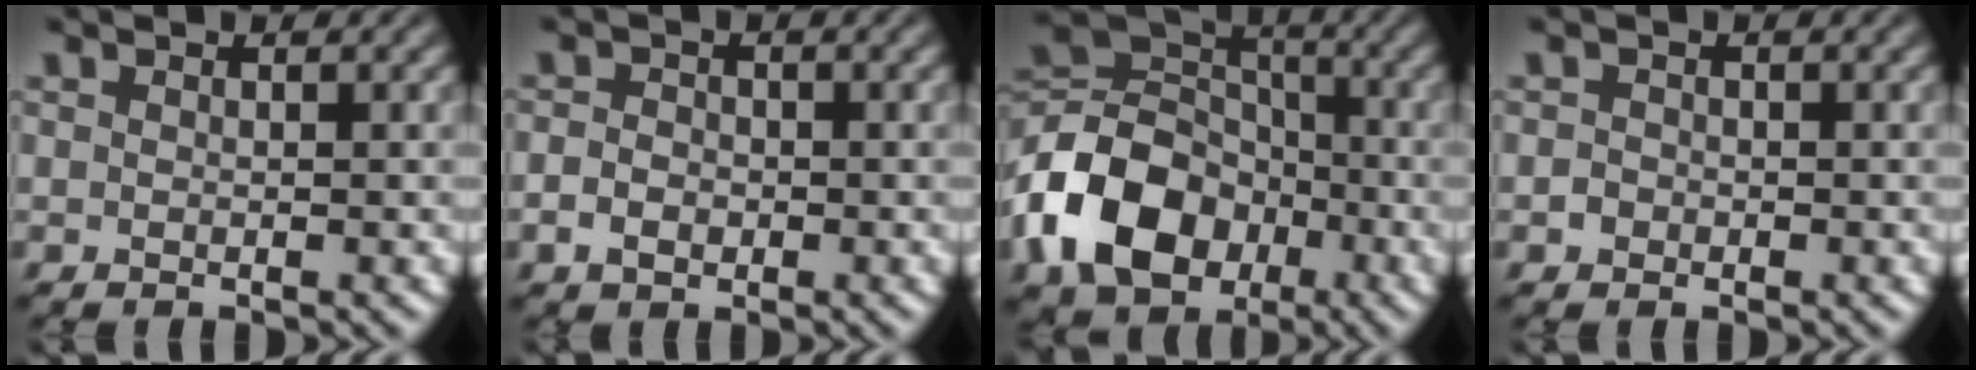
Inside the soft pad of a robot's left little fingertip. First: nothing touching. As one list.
[{"total": 2.0, "force": [-0.7, 1.6, 1.1], "torque": [-0.013, 0.002, -0.015]}, {"total": 11.1, "force": [-4.4, 7.9, 6.4], "torque": [-0.135, 0.004, -0.099]}, {"total": 0.9, "force": [-0.2, 0.9, 0.3], "torque": [0.009, 0.005, -0.007]}]